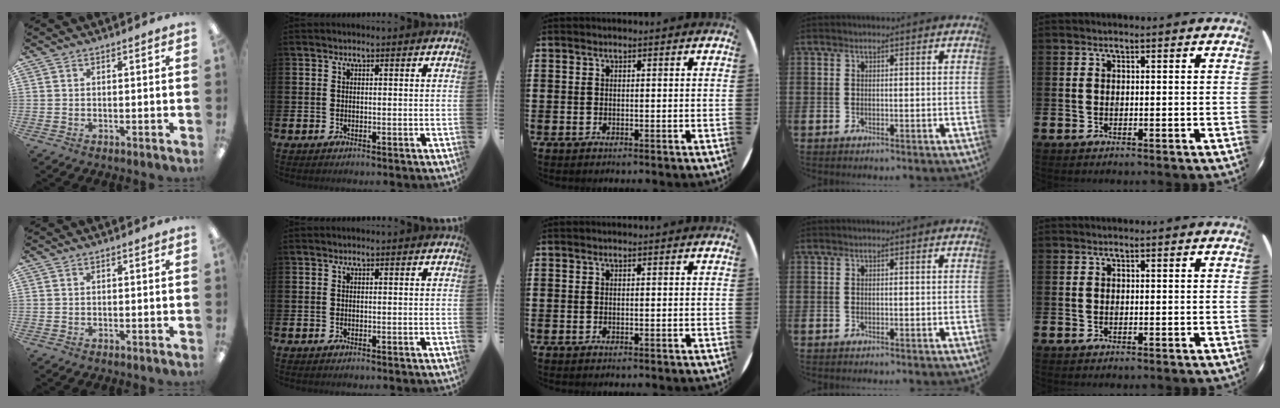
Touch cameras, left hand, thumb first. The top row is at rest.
{}